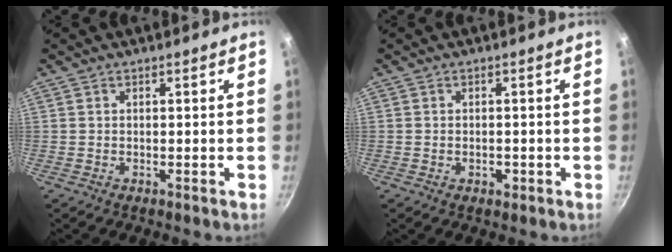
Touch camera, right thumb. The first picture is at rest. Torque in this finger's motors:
{"motor_torque": [-0.28, 0.10, -0.66, 0.21, -0.02]}